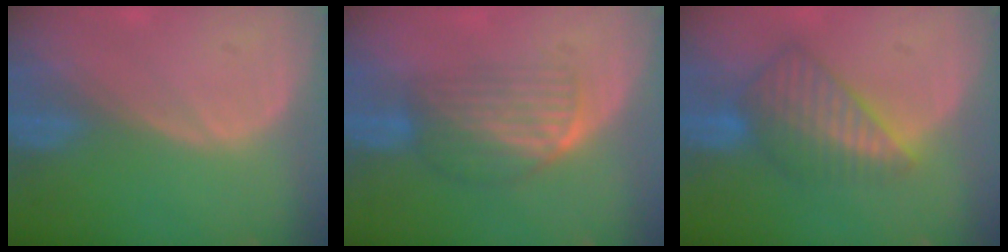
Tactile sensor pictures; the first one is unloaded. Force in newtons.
{"total": 6.9, "press": 5.8, "slide": 3.7}
{"total": 7.8, "press": 7.1, "slide": 3.4}